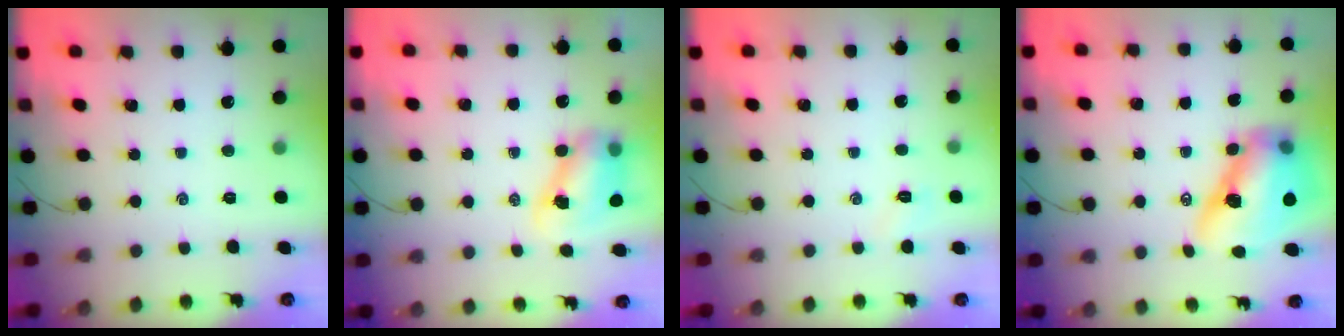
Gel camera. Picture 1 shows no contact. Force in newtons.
{"total": 8.4, "press": 8.3, "slide": 1.7}
{"total": 2.7, "press": 2.6, "slide": 0.7}
{"total": 15.0, "press": 14.3, "slide": 4.4}